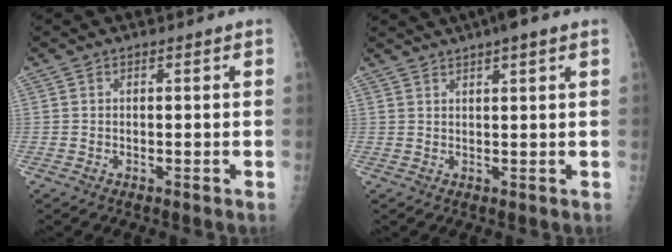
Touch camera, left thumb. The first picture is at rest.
{"total": 5.5, "force": [3.8, 0.7, 4.0], "torque": [-0.060, 0.013, 0.058]}